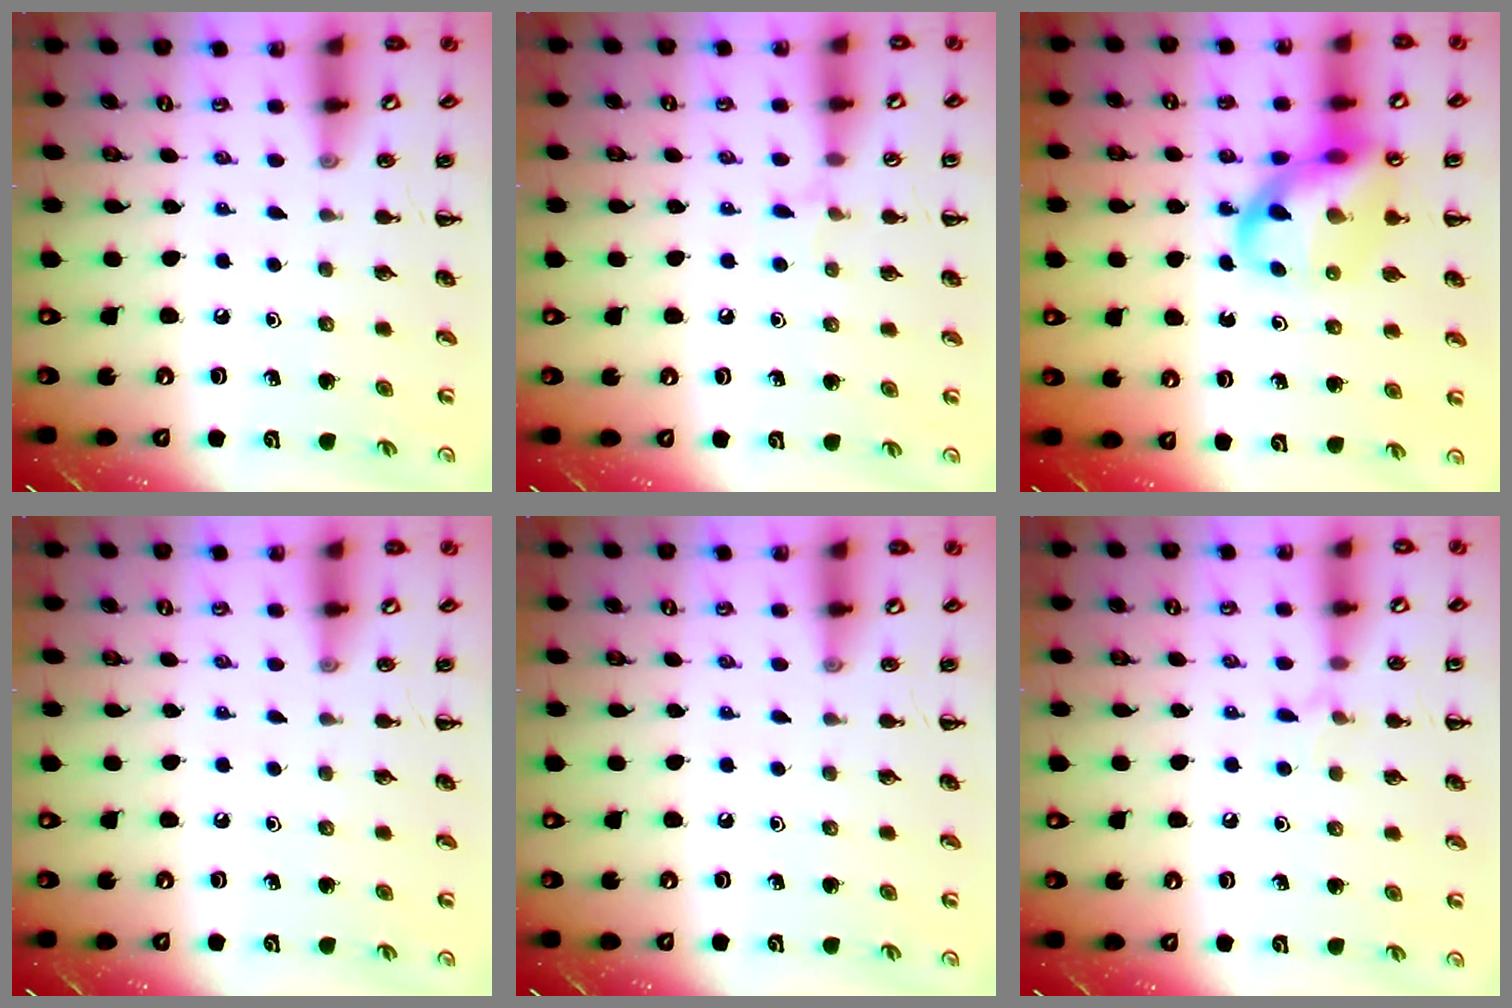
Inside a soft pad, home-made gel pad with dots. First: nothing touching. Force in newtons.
{"total": 4.8, "press": 4.5, "slide": 1.7}
{"total": 14.8, "press": 14.5, "slide": 3.1}
{"total": 0.0}
{"total": 0.0}
{"total": 5.5, "press": 5.2, "slide": 1.7}